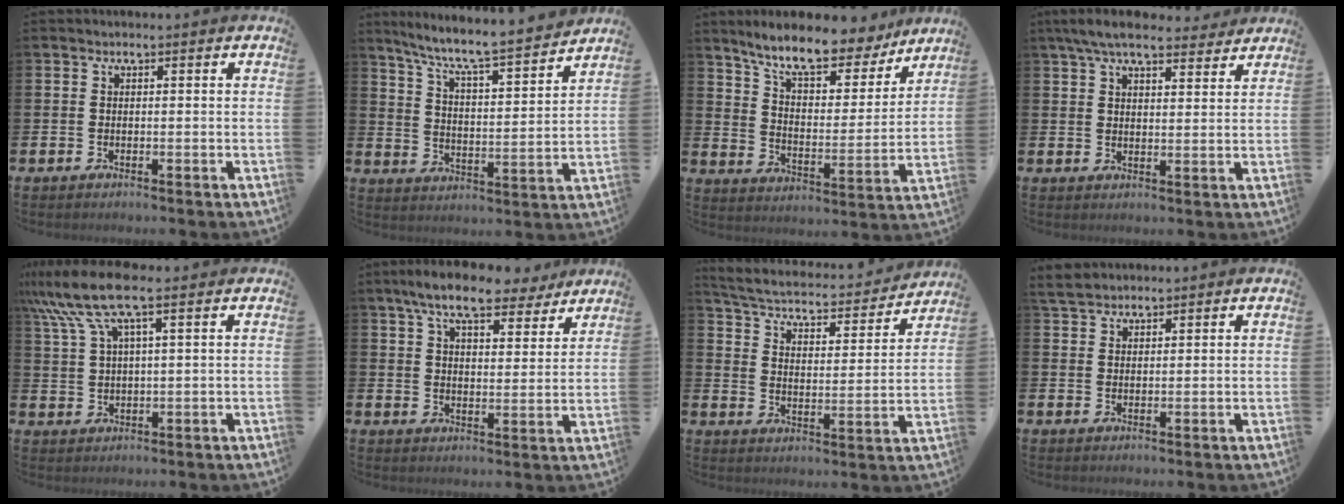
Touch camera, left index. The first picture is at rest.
{"total": 7.8, "force": [7.2, 0.2, 2.9], "torque": [-0.089, -0.057, 0.121]}
{"total": 10.2, "force": [9.0, 2.7, 3.9], "torque": [-0.101, -0.057, 0.155]}
{"total": 6.7, "force": [6.1, 1.5, 2.4], "torque": [-0.053, -0.022, 0.110]}
{"total": 9.0, "force": [5.7, 2.4, 6.5], "torque": [-0.152, -0.003, 0.103]}
{"total": 9.0, "force": [7.9, 2.4, 3.8], "torque": [-0.081, -0.031, 0.138]}
{"total": 4.7, "force": [4.3, 1.2, 1.6], "torque": [-0.058, -0.038, 0.063]}
{"total": 3.0, "force": [2.9, 0.8, 0.4], "torque": [-0.012, -0.005, 0.055]}